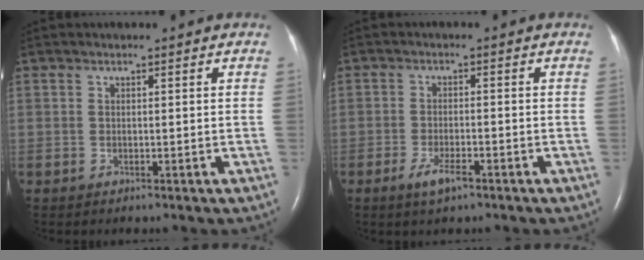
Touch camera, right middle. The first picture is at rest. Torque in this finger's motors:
{"motor_torque": [0.01, -0.01, 0.01, 0.03]}